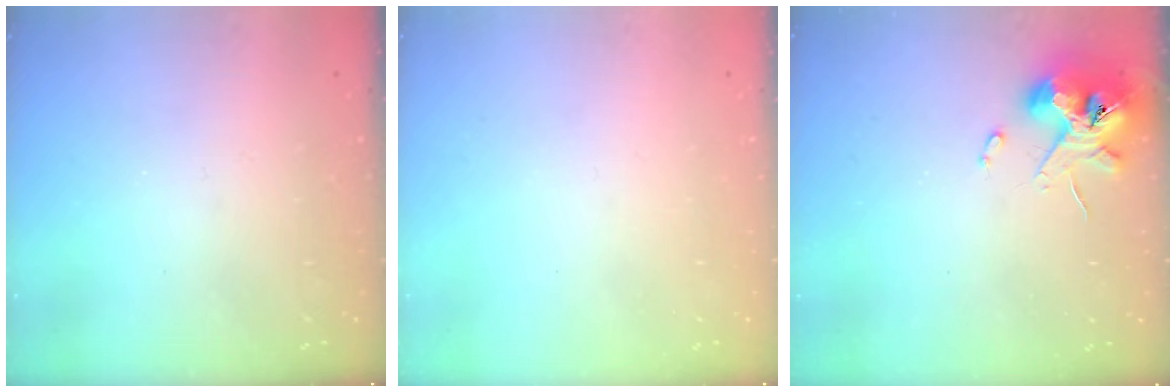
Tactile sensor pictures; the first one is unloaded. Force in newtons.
{"total": 0.0}
{"total": 11.0, "press": 10.9, "slide": 1.6}